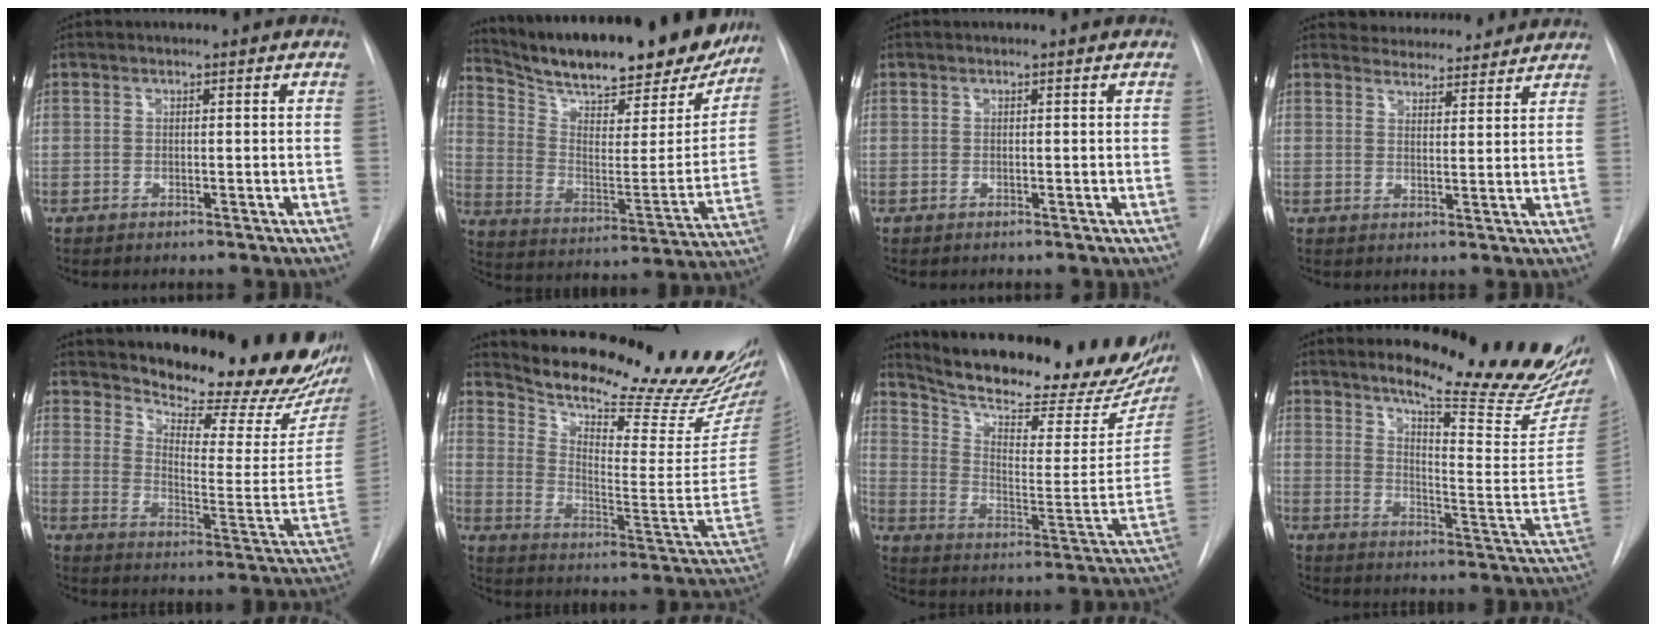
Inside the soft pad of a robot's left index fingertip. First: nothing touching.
{"total": 29.0, "force": [24.4, 7.4, 13.9], "torque": [-0.225, -0.043, 0.334]}
{"total": 0.0}
{"total": 9.5, "force": [9.1, 2.5, 1.3], "torque": [-0.005, 0.006, 0.110]}
{"total": 22.3, "force": [20.2, 2.5, 9.1], "torque": [-0.138, -0.108, 0.259]}
{"total": 27.5, "force": [24.8, 2.6, 11.5], "torque": [-0.181, -0.112, 0.325]}
{"total": 28.2, "force": [23.5, 6.7, 14.1], "torque": [-0.225, -0.058, 0.313]}
{"total": 21.2, "force": [18.3, 0.9, 10.7], "torque": [-0.151, -0.112, 0.230]}